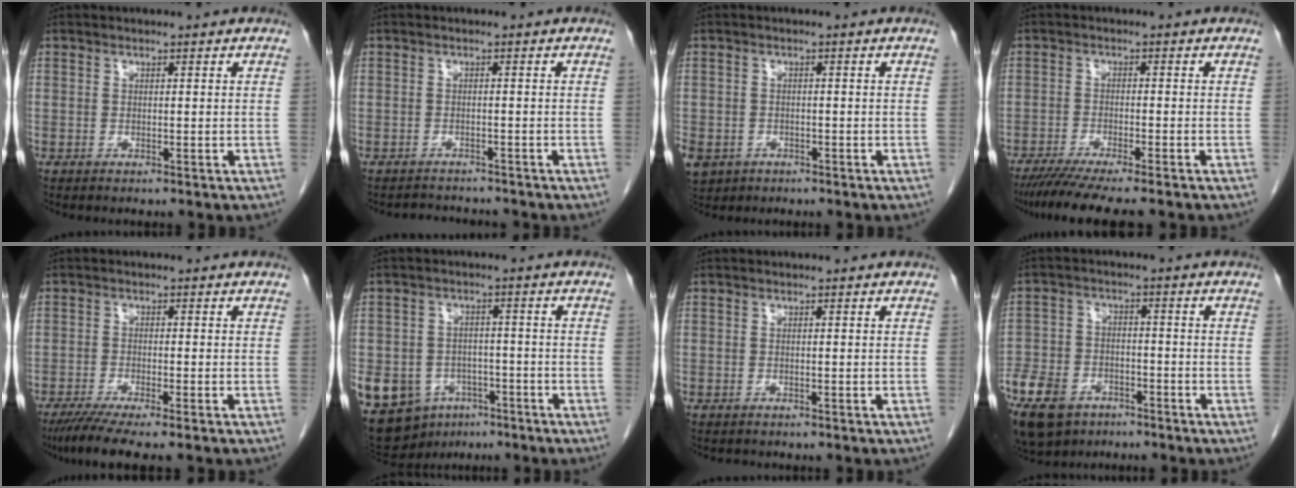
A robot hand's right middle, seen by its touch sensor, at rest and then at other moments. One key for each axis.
{"total": 3.5, "fx": -3.4, "fy": 0.6, "fz": 0.1, "tx": -0.001, "ty": -0.008, "tz": -0.050}
{"total": 9.1, "fx": -4.2, "fy": 7.4, "fz": 3.2, "tx": -0.095, "ty": -0.005, "tz": -0.059}
{"total": 9.6, "fx": -8.0, "fy": 0.1, "fz": 5.2, "tx": -0.071, "ty": -0.025, "tz": -0.125}
{"total": 6.5, "fx": -5.1, "fy": -0.1, "fz": 4.0, "tx": -0.067, "ty": -0.018, "tz": -0.085}
{"total": 17.1, "fx": -7.8, "fy": 13.3, "fz": 7.3, "tx": -0.190, "ty": 0.006, "tz": -0.105}
{"total": 0.6, "fx": -0.6, "fy": 0.2, "fz": 0.0, "tx": -0.007, "ty": 0.000, "tz": -0.010}
{"total": 15.3, "fx": -9.9, "fy": 9.1, "fz": 7.3, "tx": -0.191, "ty": -0.015, "tz": -0.162}